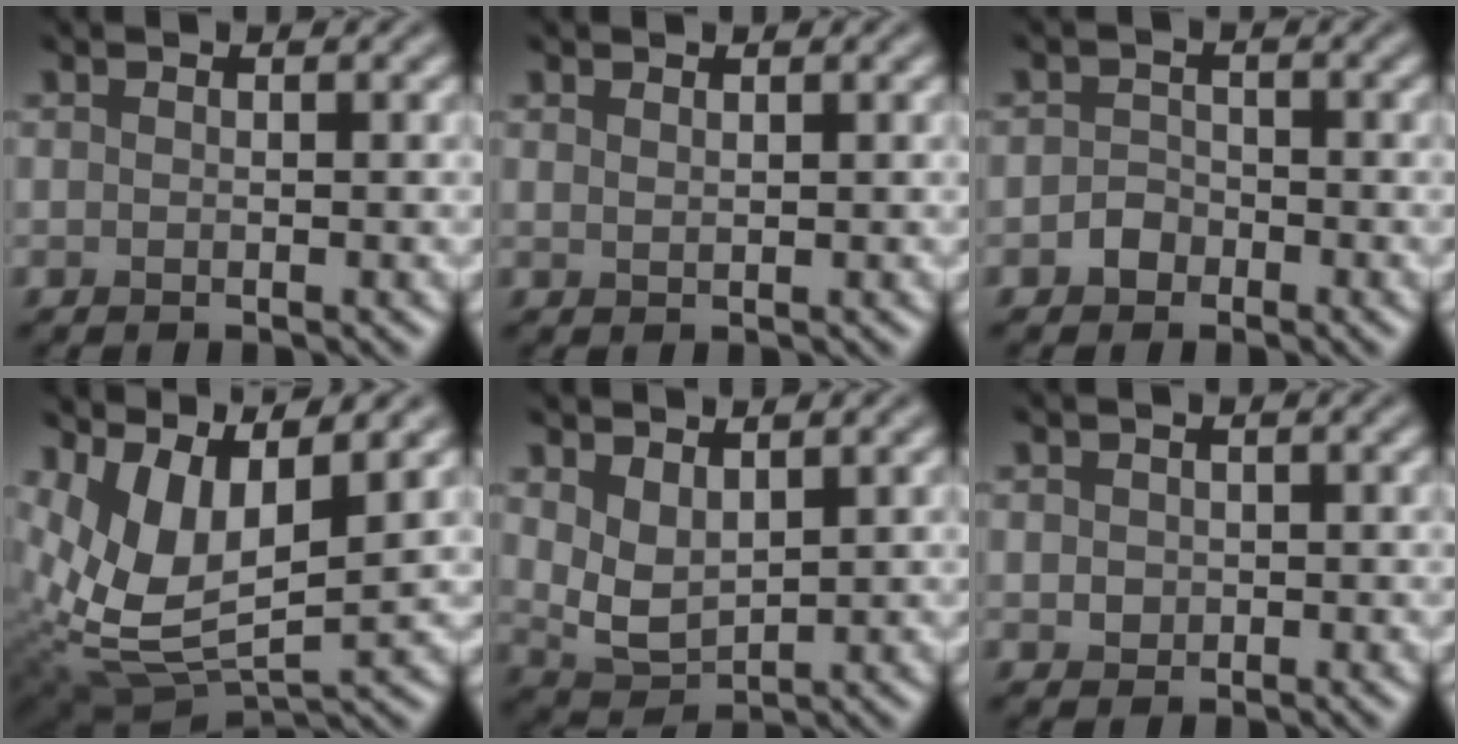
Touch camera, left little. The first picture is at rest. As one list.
[{"total": 0.6, "force": [0.6, 0.1, 0.2], "torque": [-0.004, 0.000, 0.013]}, {"total": 1.5, "force": [-0.9, 1.2, 0.4], "torque": [-0.002, 0.005, -0.018]}, {"total": 8.9, "force": [3.6, 4.0, 7.1], "torque": [-0.151, -0.005, 0.075]}, {"total": 3.3, "force": [1.5, 1.8, 2.3], "torque": [-0.056, -0.008, 0.037]}, {"total": 1.0, "force": [0.1, 1.0, 0.4], "torque": [-0.005, -0.002, 0.003]}]